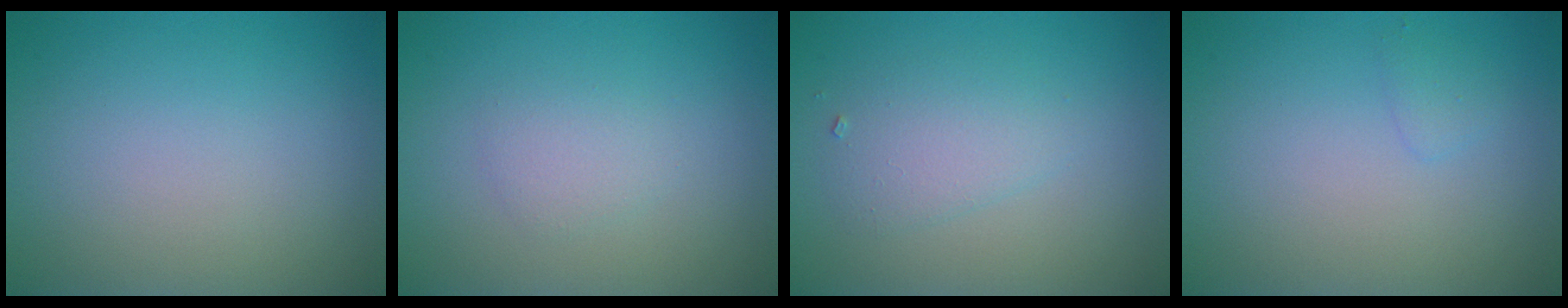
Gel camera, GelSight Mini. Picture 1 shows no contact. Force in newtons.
{"total": 1.5, "press": 1.5, "slide": 0.0}
{"total": 2.3, "press": 2.3, "slide": 0.2}
{"total": 0.8, "press": 0.8, "slide": 0.1}